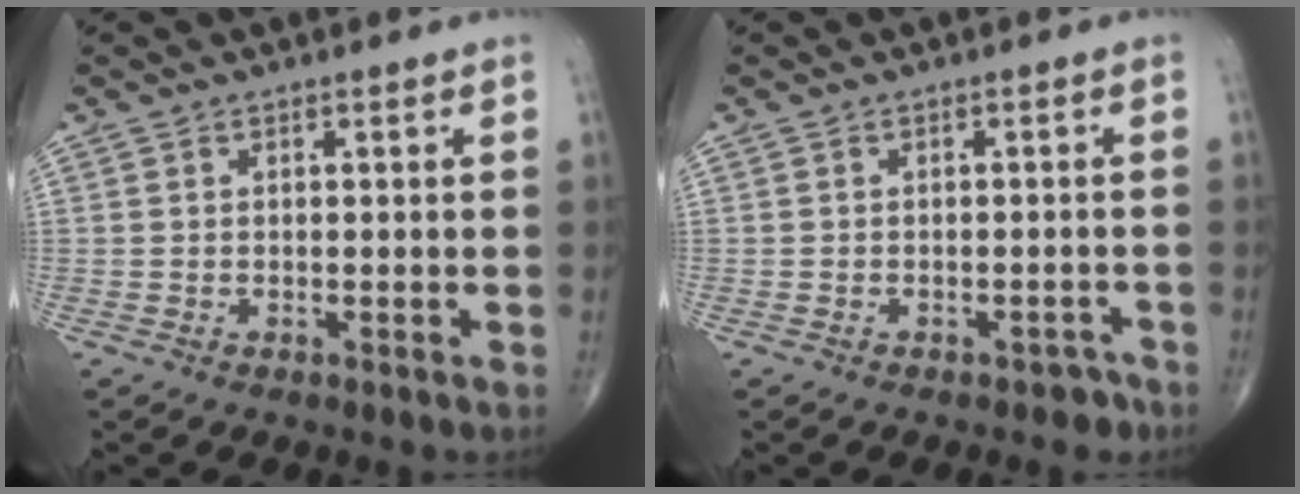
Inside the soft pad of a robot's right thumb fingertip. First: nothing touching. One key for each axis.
{"total": 2.5, "fx": -1.9, "fy": 1.5, "fz": 0.6, "tx": -0.002, "ty": 0.018, "tz": -0.022}